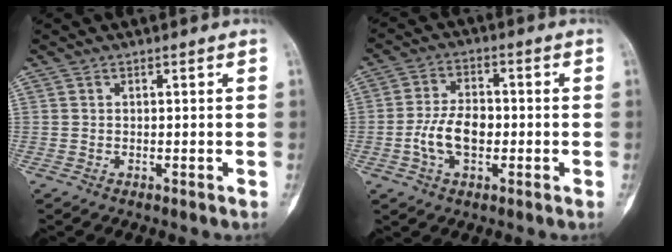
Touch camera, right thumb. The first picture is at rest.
{"total": 8.1, "force": [-1.6, 4.8, 6.3], "torque": [-0.117, 0.017, -0.035]}